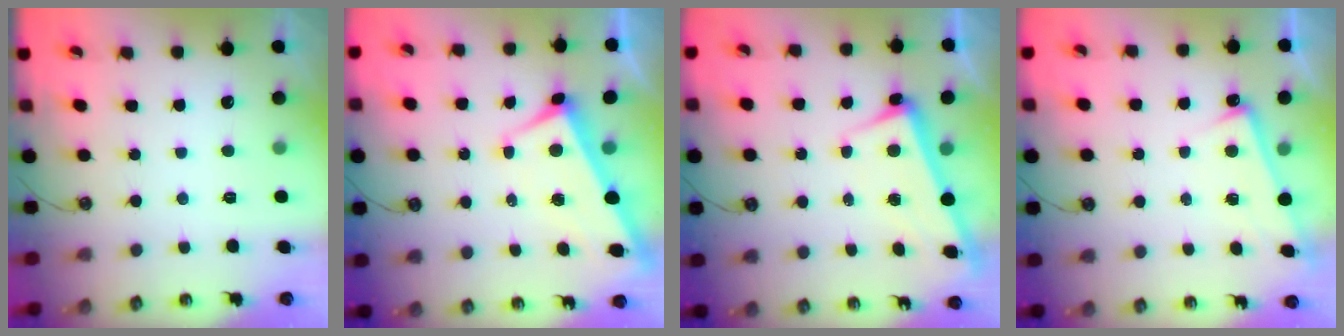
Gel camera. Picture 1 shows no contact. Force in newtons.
{"total": 2.7, "press": 2.5, "slide": 0.9}
{"total": 2.4, "press": 2.3, "slide": 0.7}
{"total": 5.3, "press": 5.3, "slide": 0.3}